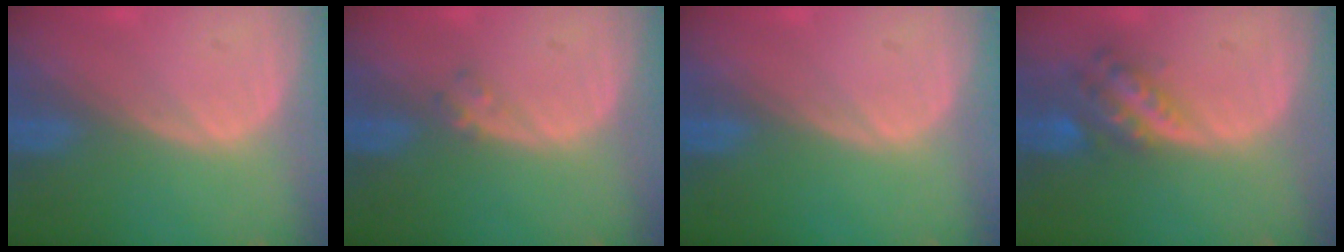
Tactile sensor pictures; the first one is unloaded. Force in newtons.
{"total": 1.2, "press": 1.2, "slide": 0.2}
{"total": 0.0}
{"total": 6.0, "press": 5.2, "slide": 2.9}